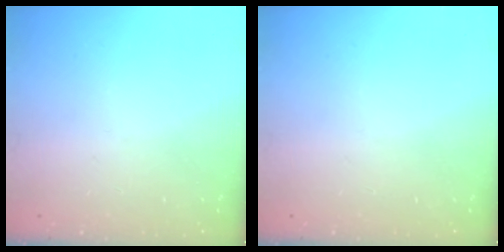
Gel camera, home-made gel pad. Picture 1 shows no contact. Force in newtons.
{"total": 0.0}